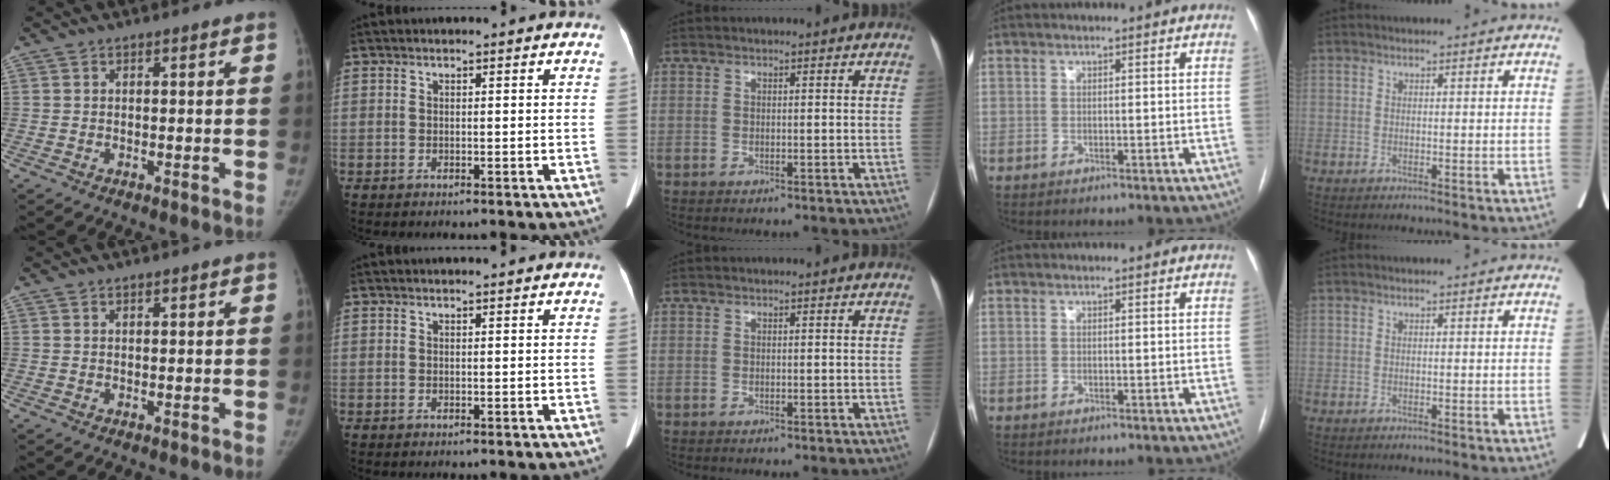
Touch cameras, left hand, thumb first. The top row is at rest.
{"thumb": {"total": 0.7, "force": [0.6, 0.2, 0.3], "torque": [-0.005, -0.003, 0.010]}, "index": {"total": 1.9, "force": [1.8, 0.1, 0.6], "torque": [-0.010, 0.012, 0.023]}}